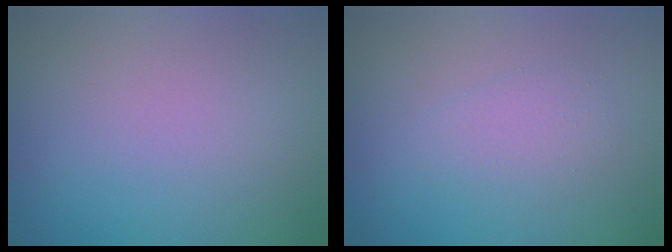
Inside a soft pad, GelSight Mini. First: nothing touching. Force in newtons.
{"total": 1.8, "press": 1.8, "slide": 0.1}